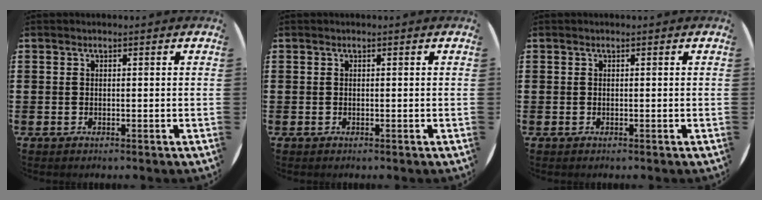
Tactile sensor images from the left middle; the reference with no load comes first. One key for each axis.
{"total": 0.0}
{"total": 0.0}